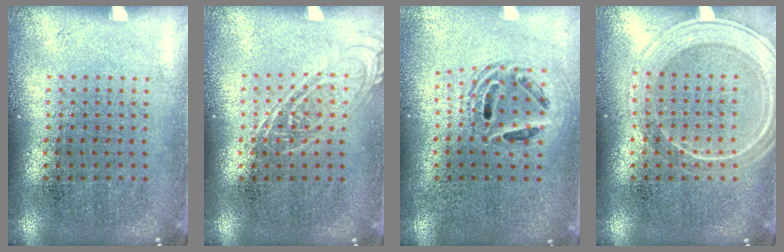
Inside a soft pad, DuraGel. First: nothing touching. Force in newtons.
{"total": 1.8, "press": 1.8, "slide": 0.2}
{"total": 1.5, "press": 1.3, "slide": 0.8}
{"total": 3.0, "press": 2.9, "slide": 0.5}